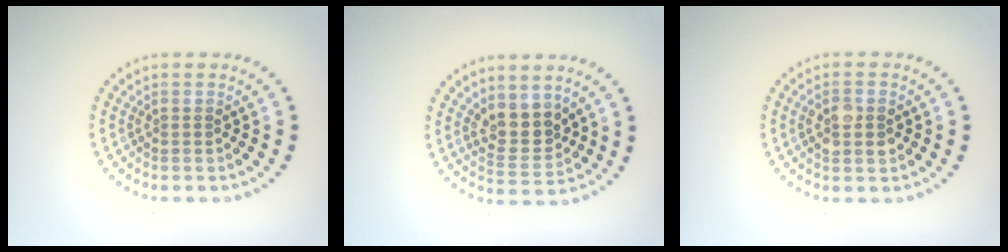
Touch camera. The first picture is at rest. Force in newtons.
{"total": 3.1, "press": 2.8, "slide": 1.4}
{"total": 2.4, "press": 2.4, "slide": 0.2}